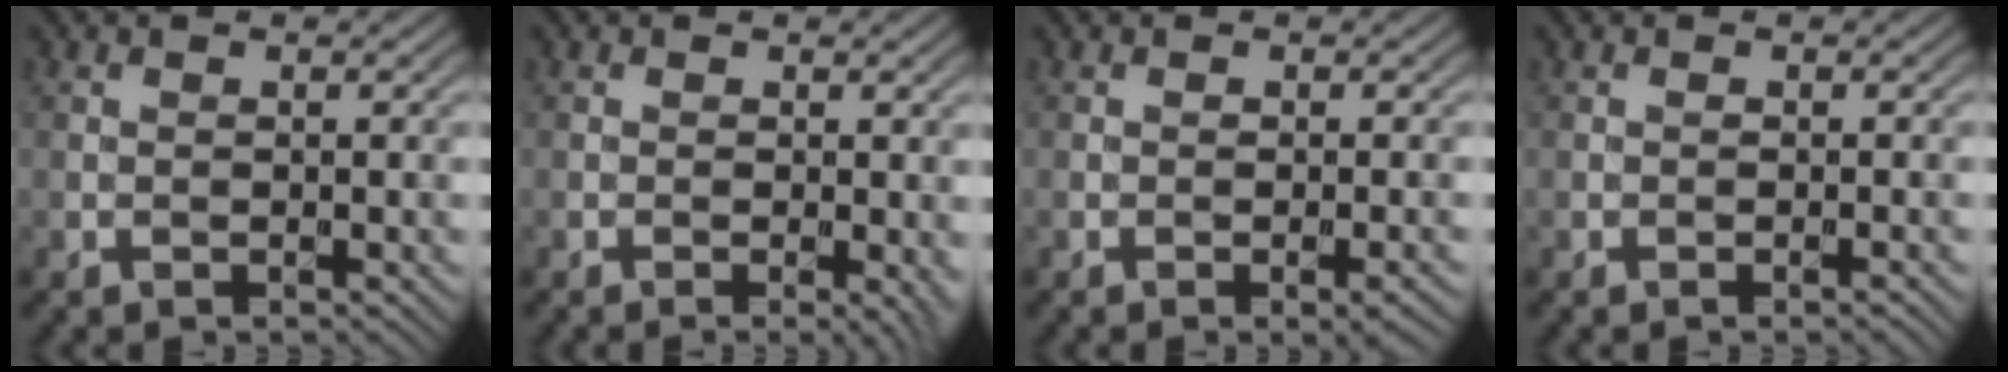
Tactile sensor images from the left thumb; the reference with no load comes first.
{"total": 2.2, "force": [-0.3, 0.4, 2.1], "torque": [-0.030, -0.007, -0.007]}
{"total": 1.9, "force": [-0.8, 0.3, 1.6], "torque": [-0.025, 0.000, -0.012]}
{"total": 0.6, "force": [-0.4, 0.0, 0.5], "torque": [-0.007, 0.001, -0.007]}